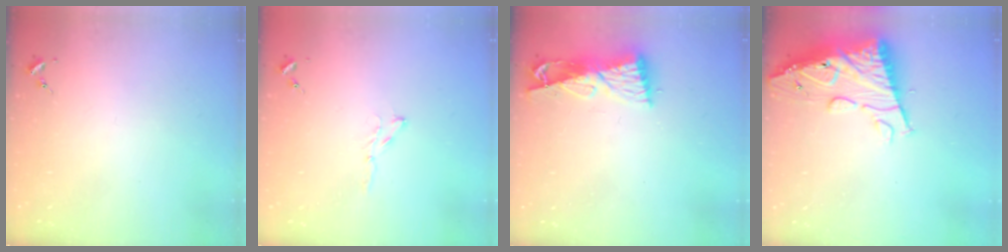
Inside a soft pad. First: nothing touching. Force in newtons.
{"total": 3.8, "press": 3.7, "slide": 0.5}
{"total": 9.3, "press": 9.2, "slide": 1.0}
{"total": 17.8, "press": 17.7, "slide": 1.6}